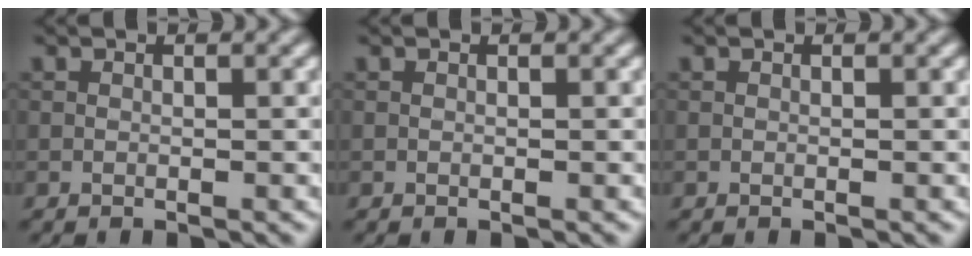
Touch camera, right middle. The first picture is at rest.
{"total": 0.0}
{"total": 0.0}